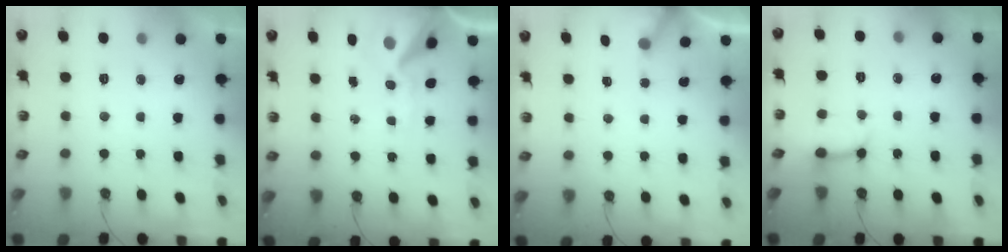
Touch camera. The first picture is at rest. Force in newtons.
{"total": 12.1, "press": 12.0, "slide": 1.6}
{"total": 3.4, "press": 3.4, "slide": 0.3}
{"total": 7.9, "press": 7.9, "slide": 0.8}